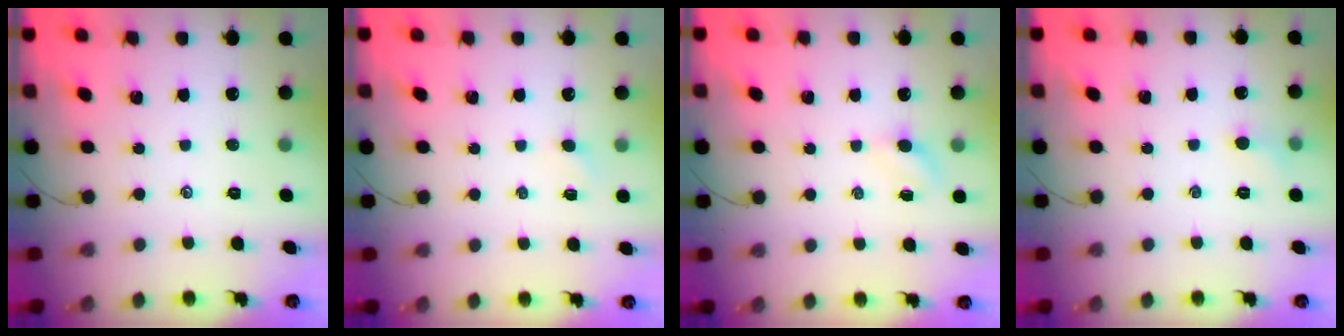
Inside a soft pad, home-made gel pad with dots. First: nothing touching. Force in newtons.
{"total": 1.3, "press": 1.2, "slide": 0.5}
{"total": 3.0, "press": 2.8, "slide": 0.9}
{"total": 4.1, "press": 3.9, "slide": 1.3}